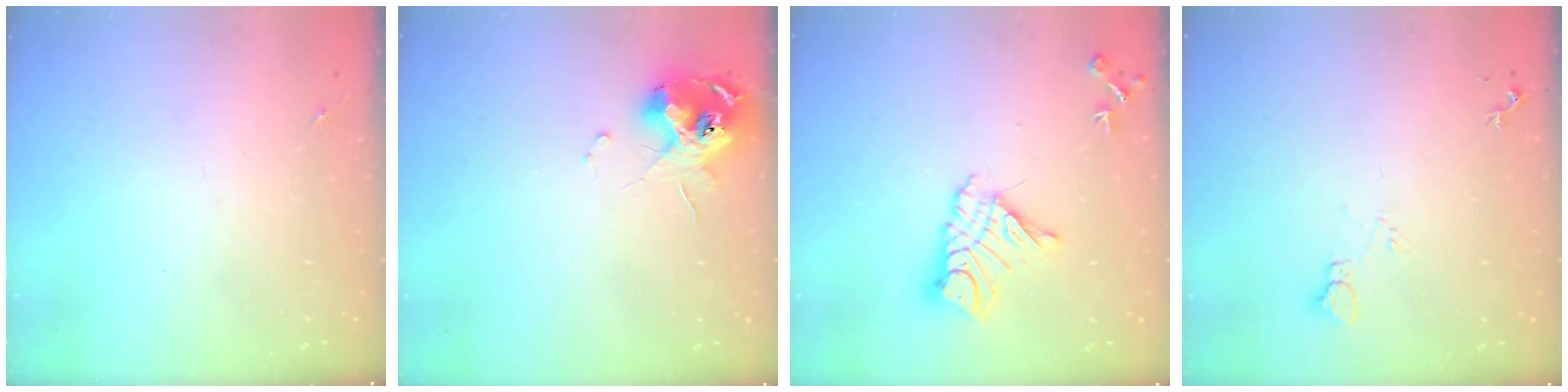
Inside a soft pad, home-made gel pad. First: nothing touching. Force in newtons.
{"total": 12.0, "press": 11.9, "slide": 1.4}
{"total": 13.7, "press": 13.7, "slide": 1.3}
{"total": 4.6, "press": 4.6, "slide": 0.6}